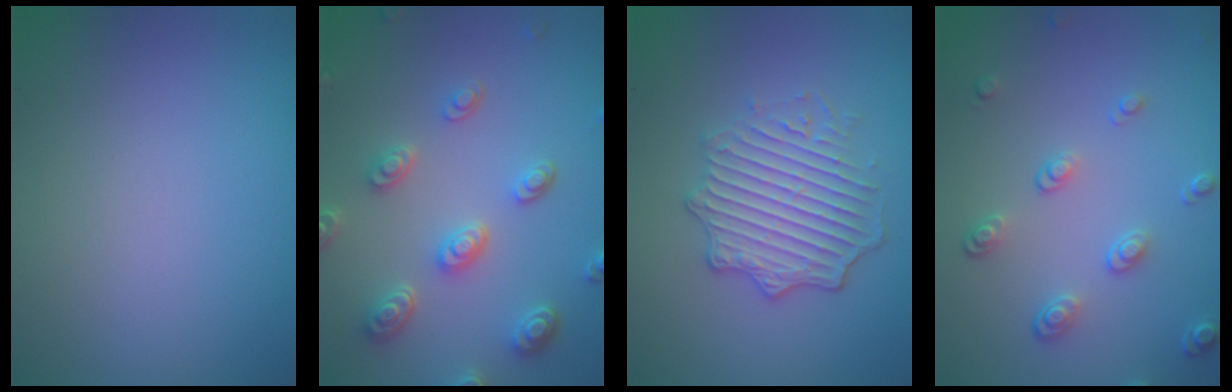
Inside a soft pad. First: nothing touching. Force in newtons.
{"total": 4.6, "press": 3.7, "slide": 2.7}
{"total": 4.5, "press": 3.7, "slide": 2.6}
{"total": 2.6, "press": 1.7, "slide": 2.0}